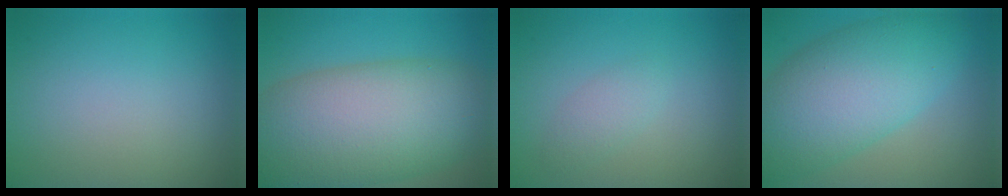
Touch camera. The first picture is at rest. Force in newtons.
{"total": 13.4, "press": 13.3, "slide": 0.8}
{"total": 1.5, "press": 1.5, "slide": 0.0}
{"total": 10.0, "press": 10.0, "slide": 0.4}